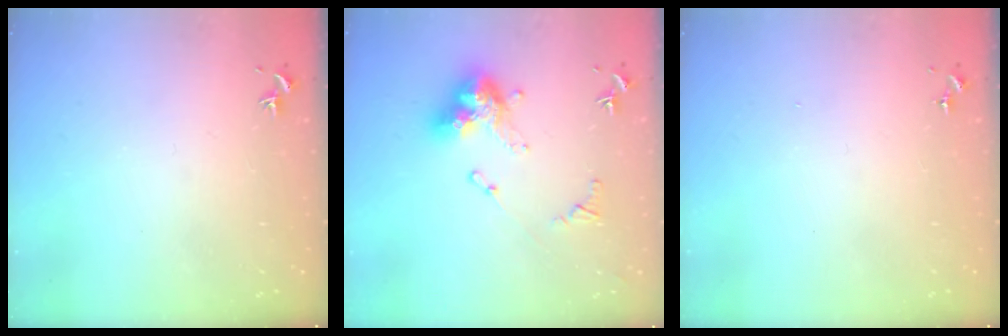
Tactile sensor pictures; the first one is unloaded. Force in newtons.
{"total": 13.6, "press": 13.5, "slide": 1.2}
{"total": 0.0}